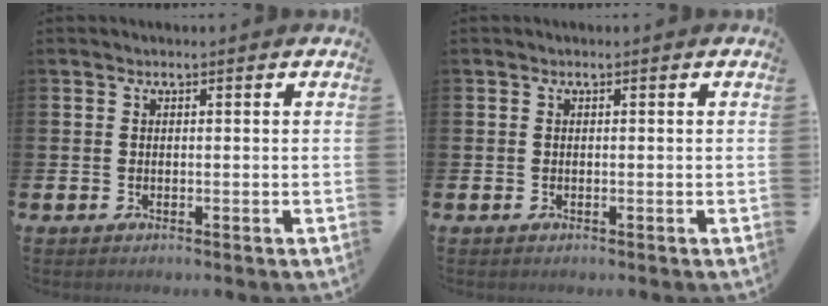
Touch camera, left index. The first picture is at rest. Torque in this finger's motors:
{"motor_torque": [0.00, 0.00, 0.00, 0.00]}